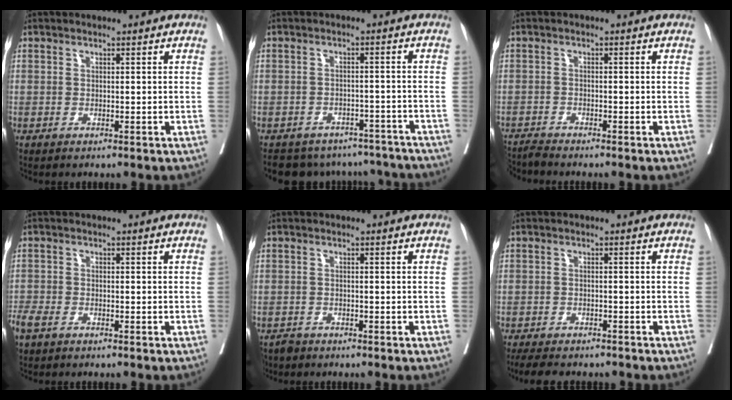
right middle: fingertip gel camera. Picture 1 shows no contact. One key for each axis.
{"total": 12.9, "fx": -11.5, "fy": 5.4, "fz": 1.9, "tx": -0.026, "ty": 0.021, "tz": -0.129}
{"total": 2.8, "fx": -2.6, "fy": -0.8, "fz": -0.1, "tx": 0.003, "ty": -0.015, "tz": -0.051}
{"total": 4.2, "fx": -3.0, "fy": 1.3, "fz": 2.6, "tx": -0.067, "ty": -0.007, "tz": -0.057}
{"total": 2.2, "fx": -1.8, "fy": 1.2, "fz": 0.0, "tx": -0.006, "ty": 0.000, "tz": -0.030}
{"total": 8.7, "fx": -7.6, "fy": 2.7, "fz": 3.4, "tx": -0.056, "ty": -0.006, "tz": -0.106}